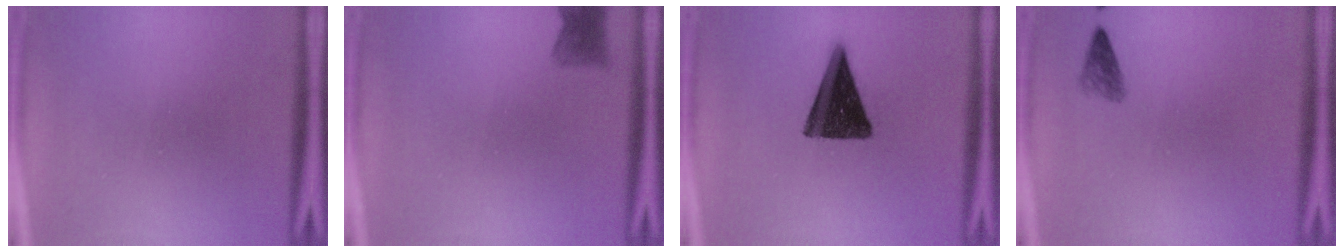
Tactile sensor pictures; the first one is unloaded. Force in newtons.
{"total": 2.0}
{"total": 14.2}
{"total": 1.7}